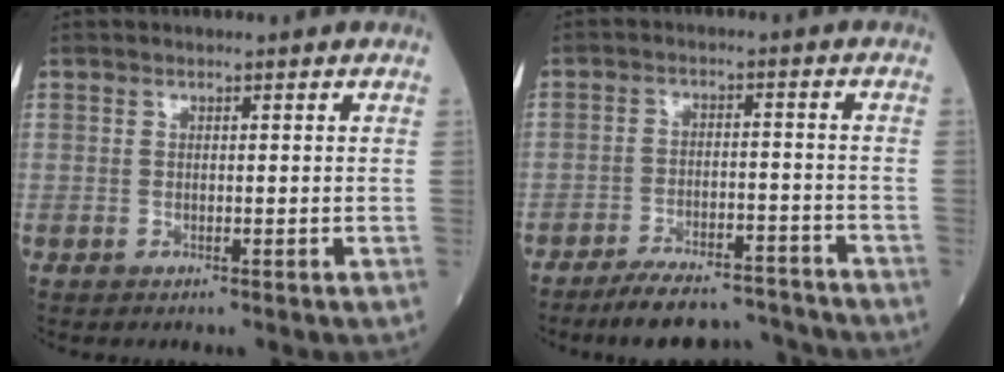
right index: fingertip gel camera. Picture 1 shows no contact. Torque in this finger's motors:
{"motor_torque": [0.59, -0.68, 0.08, 0.02]}